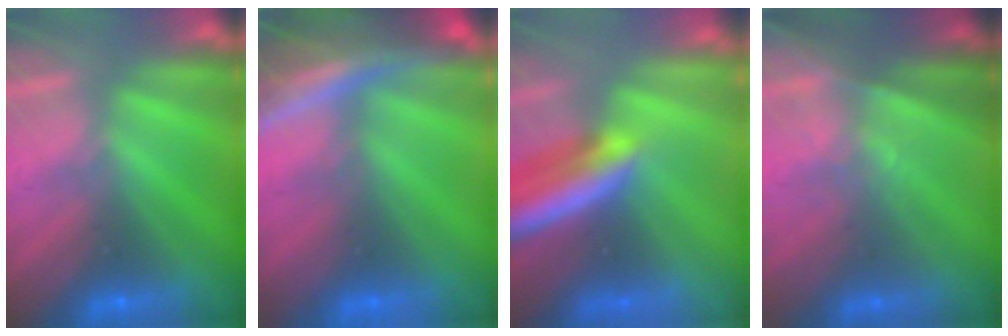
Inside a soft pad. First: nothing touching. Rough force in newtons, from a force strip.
{"total": 7.3}
{"total": 8.4}
{"total": 1.4}